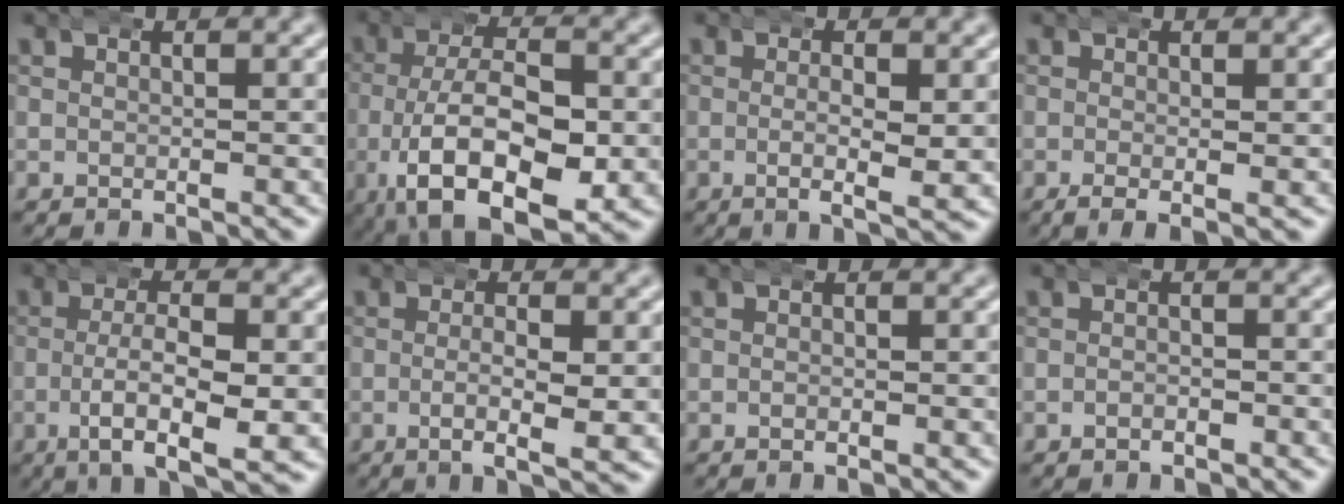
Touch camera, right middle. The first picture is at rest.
{"total": 12.4, "force": [-4.7, 6.9, 9.2], "torque": [-0.192, -0.052, -0.050]}
{"total": 3.8, "force": [-0.5, 0.6, 3.7], "torque": [-0.054, -0.005, -0.009]}
{"total": 1.9, "force": [-1.0, 0.2, 1.6], "torque": [-0.028, -0.005, -0.017]}
{"total": 6.6, "force": [-2.5, 1.8, 5.9], "torque": [-0.094, -0.016, -0.031]}
{"total": 4.3, "force": [-1.0, 0.6, 4.2], "torque": [-0.062, -0.006, -0.015]}
{"total": 0.5, "force": [-0.3, 0.2, 0.3], "torque": [-0.005, 0.003, -0.008]}
{"total": 1.1, "force": [-1.0, 0.5, 0.4], "torque": [-0.001, 0.000, -0.020]}